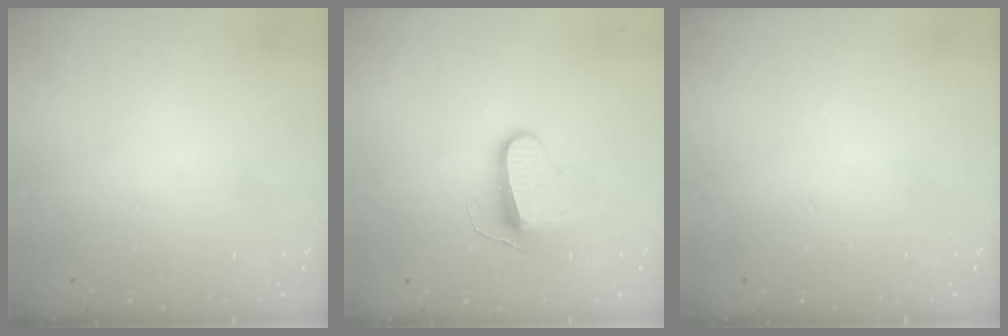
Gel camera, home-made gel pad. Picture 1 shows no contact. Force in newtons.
{"total": 8.9, "press": 8.9, "slide": 0.1}
{"total": 0.0}